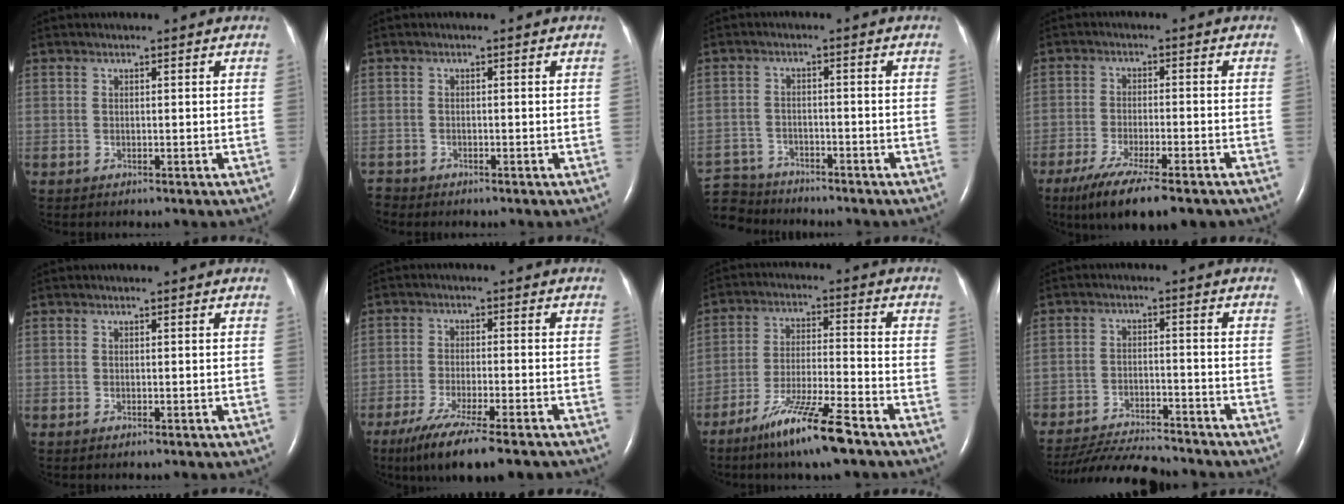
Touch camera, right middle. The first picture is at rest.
{"total": 1.4, "force": [-1.4, 0.3, -0.2], "torque": [0.005, -0.005, -0.025]}
{"total": 9.0, "force": [-8.5, 2.7, 0.6], "torque": [-0.027, 0.005, -0.149]}
{"total": 13.0, "force": [-9.7, 2.3, 8.3], "torque": [-0.135, -0.029, -0.151]}
{"total": 0.0}
{"total": 13.2, "force": [-10.2, 1.4, 8.3], "torque": [-0.137, -0.034, -0.160]}
{"total": 11.4, "force": [-7.9, 0.2, 8.3], "torque": [-0.161, -0.031, -0.146]}
{"total": 14.7, "force": [-13.7, 1.7, 5.0], "torque": [-0.092, -0.019, -0.211]}